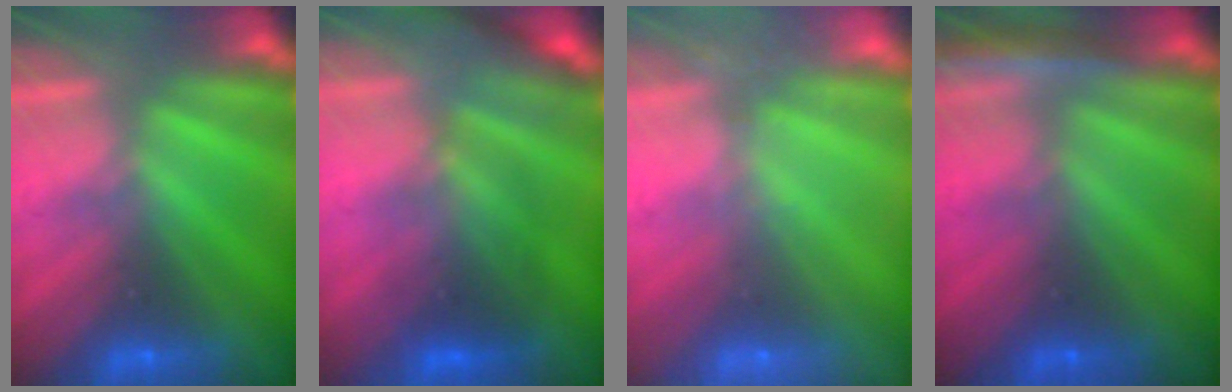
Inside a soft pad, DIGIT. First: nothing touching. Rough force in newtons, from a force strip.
{"total": 2.4}
{"total": 2.4}
{"total": 2.0}